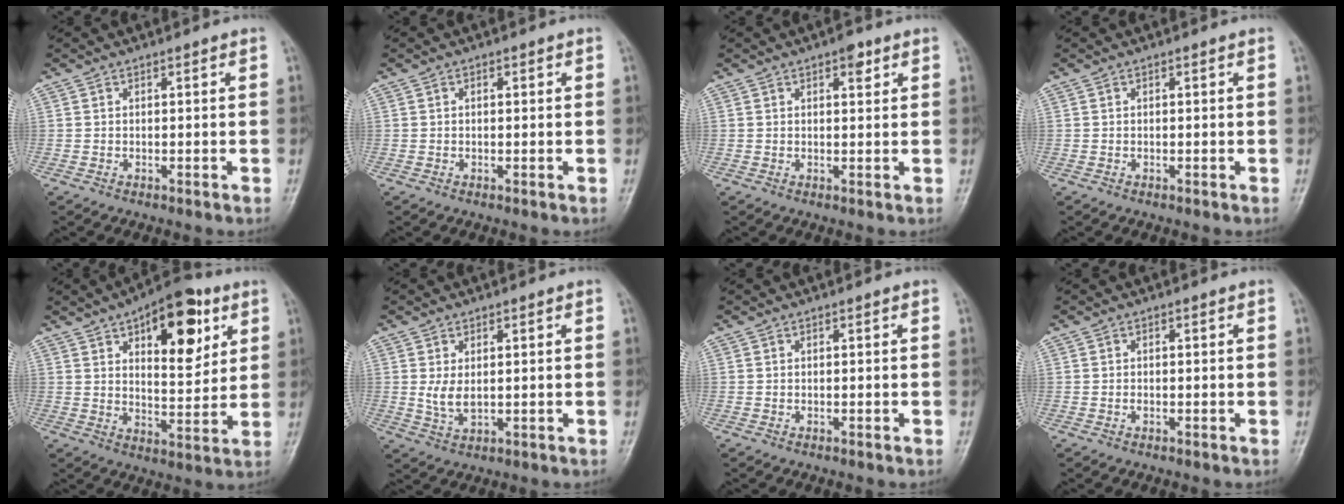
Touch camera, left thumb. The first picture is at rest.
{"total": 0.7, "force": [0.1, 0.4, 0.5], "torque": [-0.008, 0.000, 0.002]}
{"total": 2.6, "force": [1.4, 1.2, 1.8], "torque": [-0.017, -0.004, 0.018]}
{"total": 0.0}
{"total": 16.3, "force": [7.3, 7.7, 12.4], "torque": [-0.130, -0.026, 0.105]}
{"total": 3.8, "force": [0.5, 2.1, 3.2], "torque": [-0.061, -0.006, 0.018]}
{"total": 0.0}
{"total": 0.5, "force": [-0.2, 0.3, 0.4], "torque": [-0.008, 0.002, -0.004]}